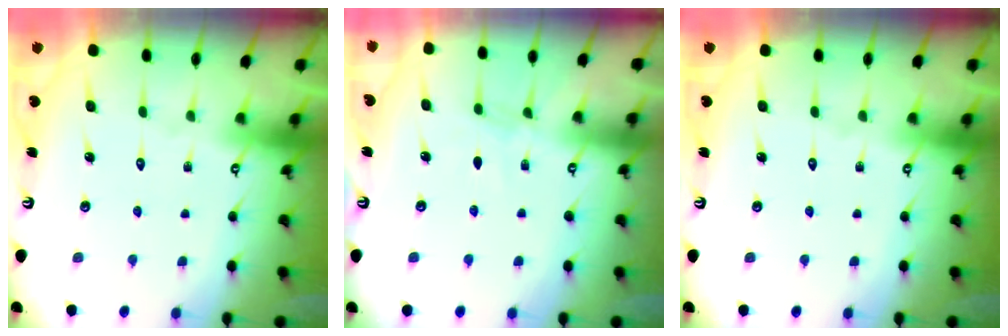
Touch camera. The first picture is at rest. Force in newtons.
{"total": 4.2, "press": 4.2, "slide": 0.5}
{"total": 0.0}